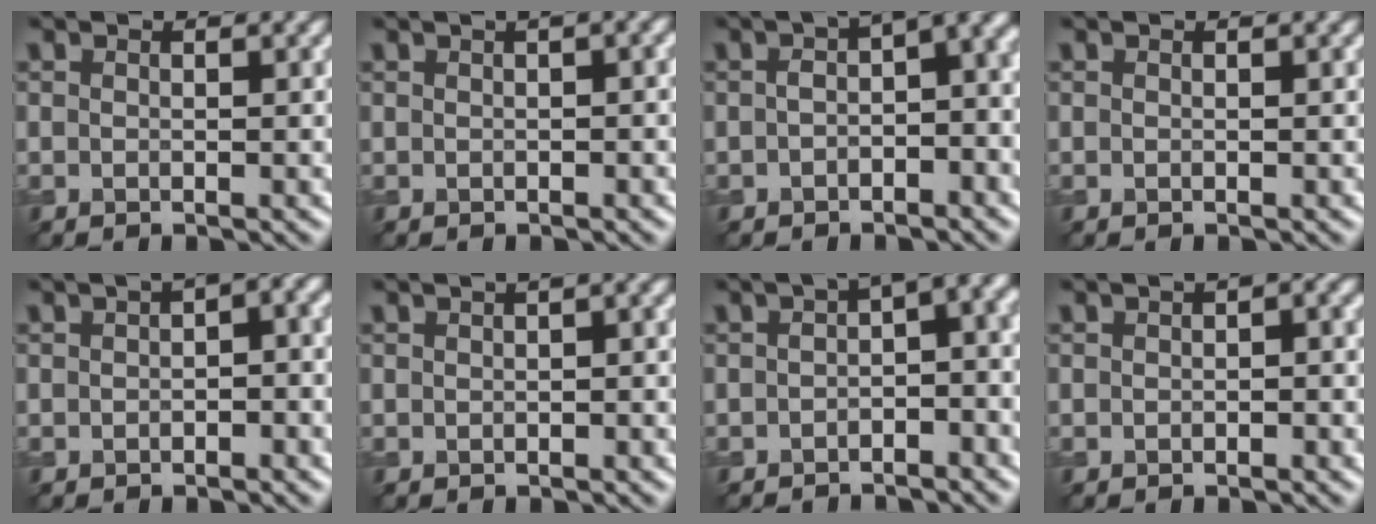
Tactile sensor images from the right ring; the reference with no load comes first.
{"total": 4.2, "force": [1.7, 1.8, 3.4], "torque": [-0.029, 0.029, 0.008]}
{"total": 6.0, "force": [0.2, 2.9, 5.2], "torque": [-0.057, 0.017, -0.006]}
{"total": 0.0}
{"total": 4.0, "force": [0.7, 1.9, 3.5], "torque": [-0.028, 0.013, 0.002]}
{"total": 3.7, "force": [1.3, 1.4, 3.1], "torque": [-0.028, 0.017, 0.007]}
{"total": 6.4, "force": [-1.2, 2.6, 5.7], "torque": [-0.061, 0.001, -0.024]}
{"total": 2.1, "force": [0.3, 0.9, 1.8], "torque": [-0.018, 0.008, 0.002]}